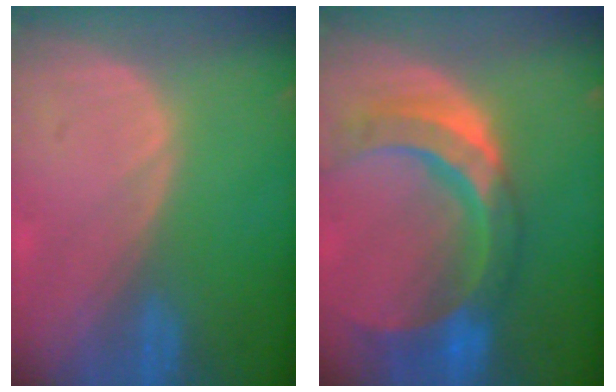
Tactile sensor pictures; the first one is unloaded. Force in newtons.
{"total": 11.5, "press": 9.8, "slide": 5.9}